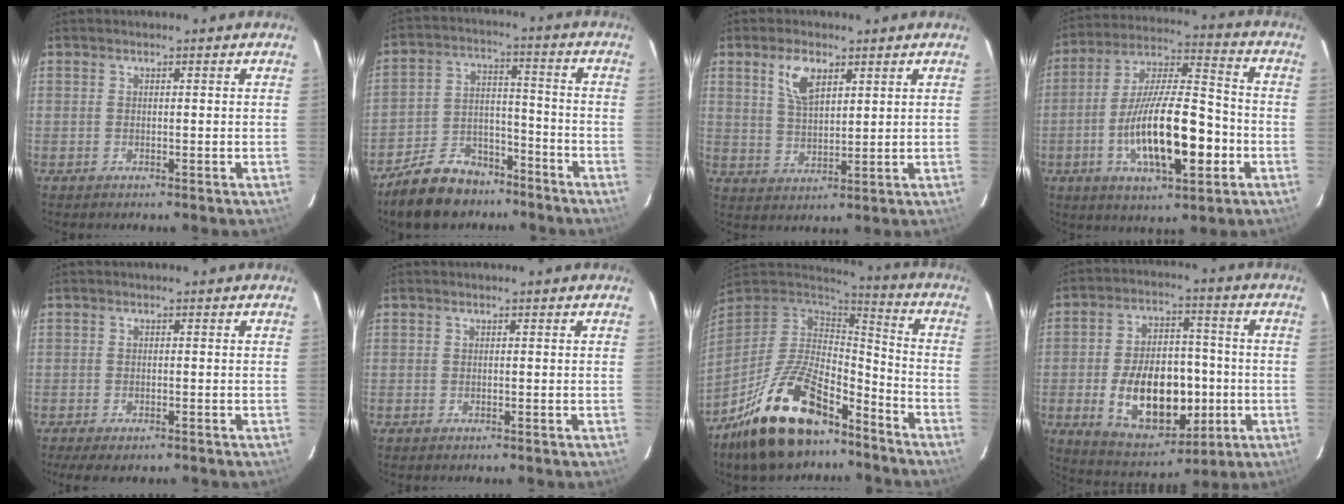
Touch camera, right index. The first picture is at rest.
{"total": 13.4, "force": [-10.3, 7.0, 4.9], "torque": [-0.117, 0.025, -0.159]}
{"total": 6.6, "force": [3.5, 3.1, 4.6], "torque": [-0.086, 0.008, 0.070]}
{"total": 18.6, "force": [-5.4, 5.8, 16.8], "torque": [-0.305, 0.002, -0.091]}
{"total": 4.4, "force": [-3.3, 1.4, 2.5], "torque": [-0.060, -0.018, -0.056]}
{"total": 0.0}
{"total": 21.8, "force": [-14.7, 9.1, 13.3], "torque": [-0.265, -0.009, -0.245]}
{"total": 18.0, "force": [-3.7, 10.8, 13.9], "torque": [-0.260, 0.013, -0.034]}